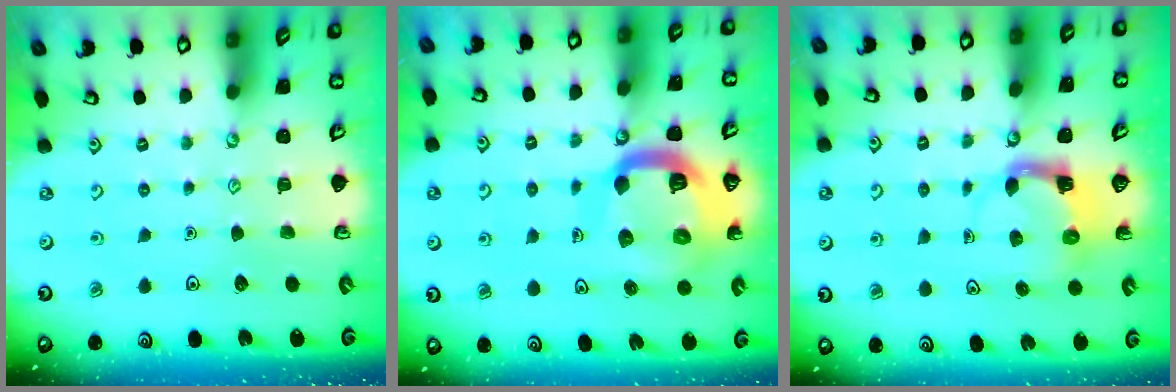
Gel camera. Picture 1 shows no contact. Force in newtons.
{"total": 16.5, "press": 16.3, "slide": 2.1}
{"total": 3.7, "press": 3.7, "slide": 0.6}